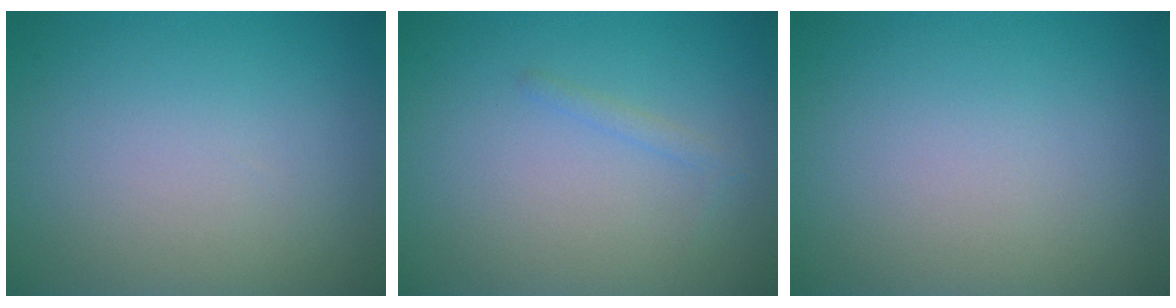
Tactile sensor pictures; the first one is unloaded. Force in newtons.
{"total": 0.8, "press": 0.8, "slide": 0.0}
{"total": 0.0}